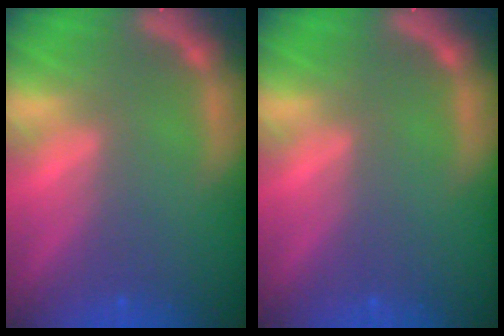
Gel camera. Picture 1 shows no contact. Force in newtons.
{"total": 0.0}